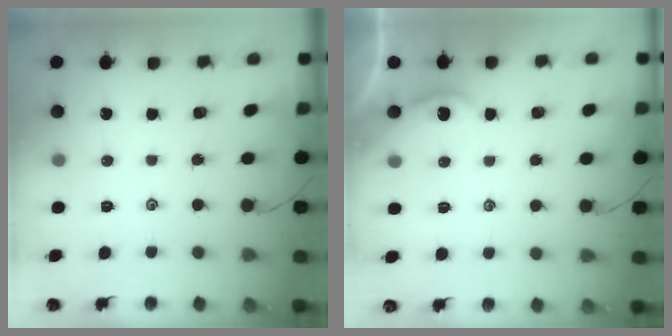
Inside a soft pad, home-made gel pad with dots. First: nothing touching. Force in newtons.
{"total": 1.2, "press": 1.2, "slide": 0.2}